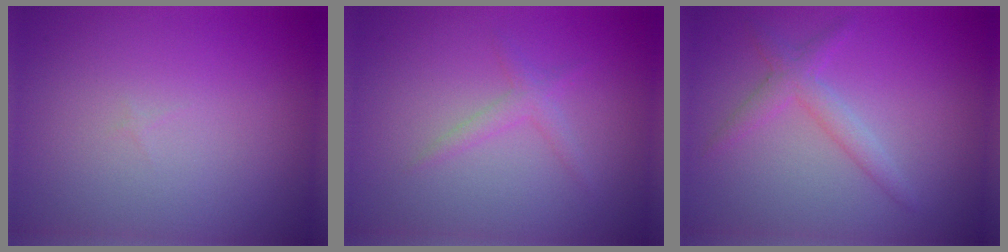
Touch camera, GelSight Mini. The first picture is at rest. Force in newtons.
{"total": 1.3, "press": 1.3, "slide": 0.1}
{"total": 2.1, "press": 2.1, "slide": 0.1}